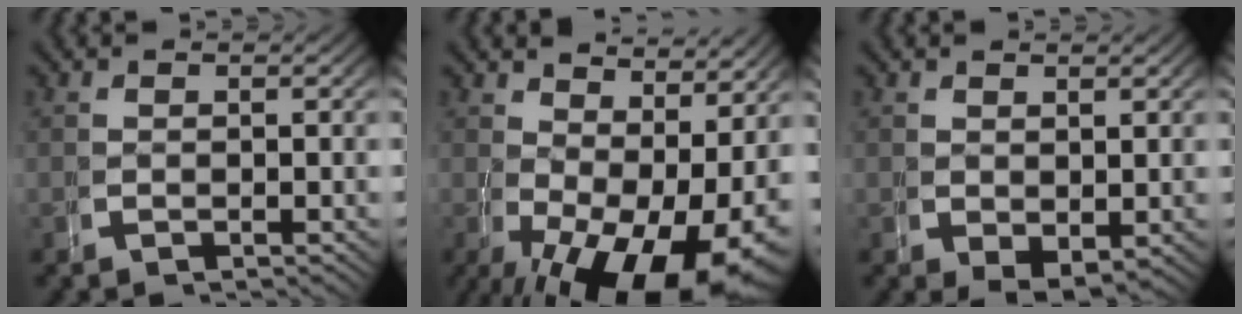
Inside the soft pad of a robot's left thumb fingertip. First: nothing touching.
{"total": 10.1, "force": [-2.0, 5.9, 7.9], "torque": [-0.113, -0.054, 0.003]}
{"total": 2.1, "force": [0.2, 1.6, 1.4], "torque": [-0.021, -0.018, 0.021]}